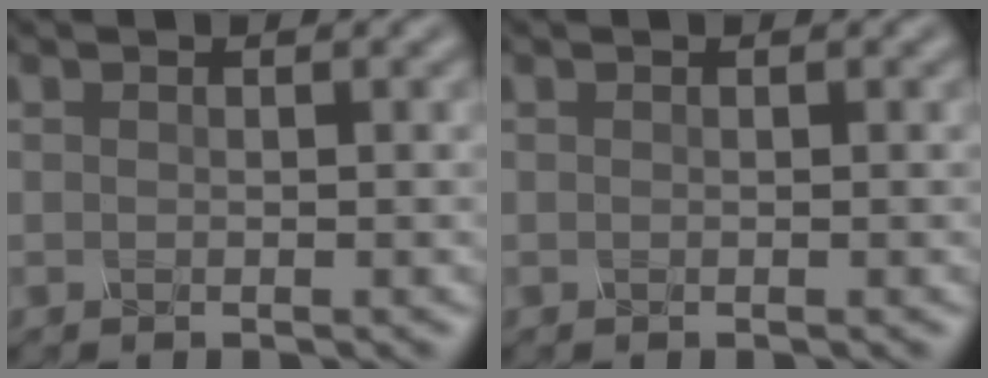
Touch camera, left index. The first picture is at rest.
{"total": 0.0}